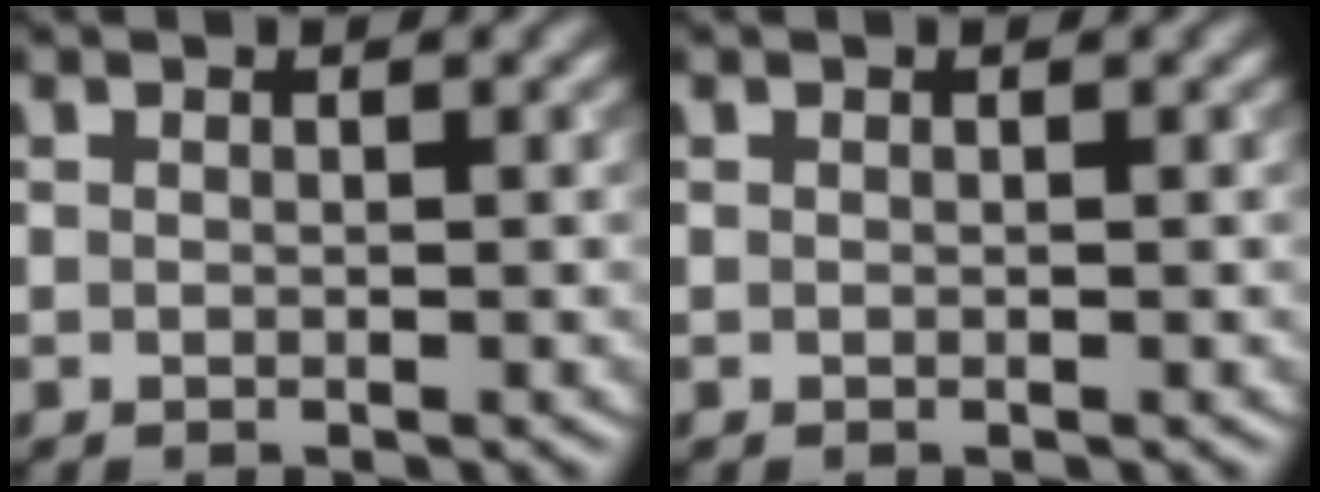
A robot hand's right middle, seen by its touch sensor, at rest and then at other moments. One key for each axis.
{"total": 0.0}